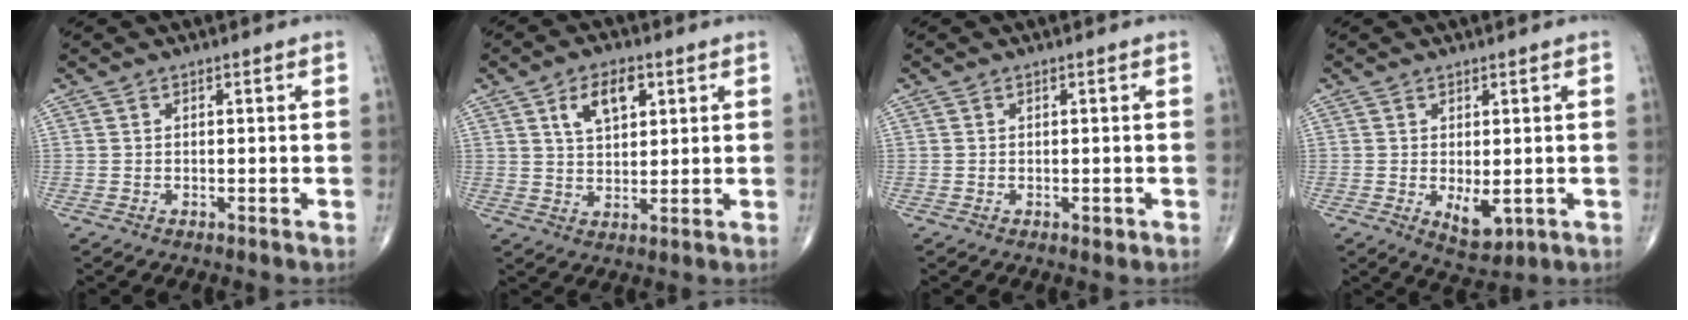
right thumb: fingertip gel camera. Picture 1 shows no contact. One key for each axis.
{"total": 7.7, "fx": 3.3, "fy": 4.2, "fz": 5.5, "tx": -0.077, "ty": -0.009, "tz": 0.057}
{"total": 0.9, "fx": -0.2, "fy": 0.6, "fz": 0.6, "tx": -0.005, "ty": -0.001, "tz": -0.003}
{"total": 4.7, "fx": -0.7, "fy": 2.4, "fz": 4.0, "tx": -0.048, "ty": -0.011, "tz": 0.002}